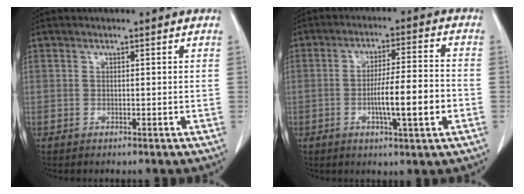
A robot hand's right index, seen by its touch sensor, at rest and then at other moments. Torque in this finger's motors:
{"motor_torque": [1.39, -0.44, 0.78, 0.16]}